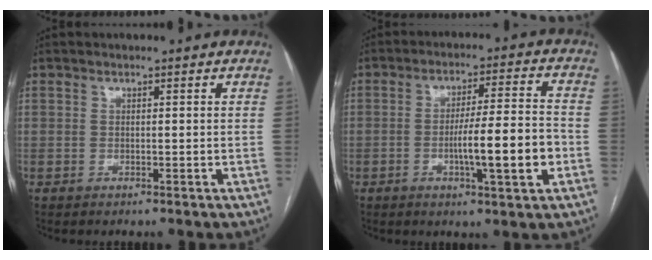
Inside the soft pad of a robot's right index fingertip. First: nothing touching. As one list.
[{"total": 10.6, "force": [-2.8, 0.6, 10.2], "torque": [-0.163, 0.005, -0.042]}]